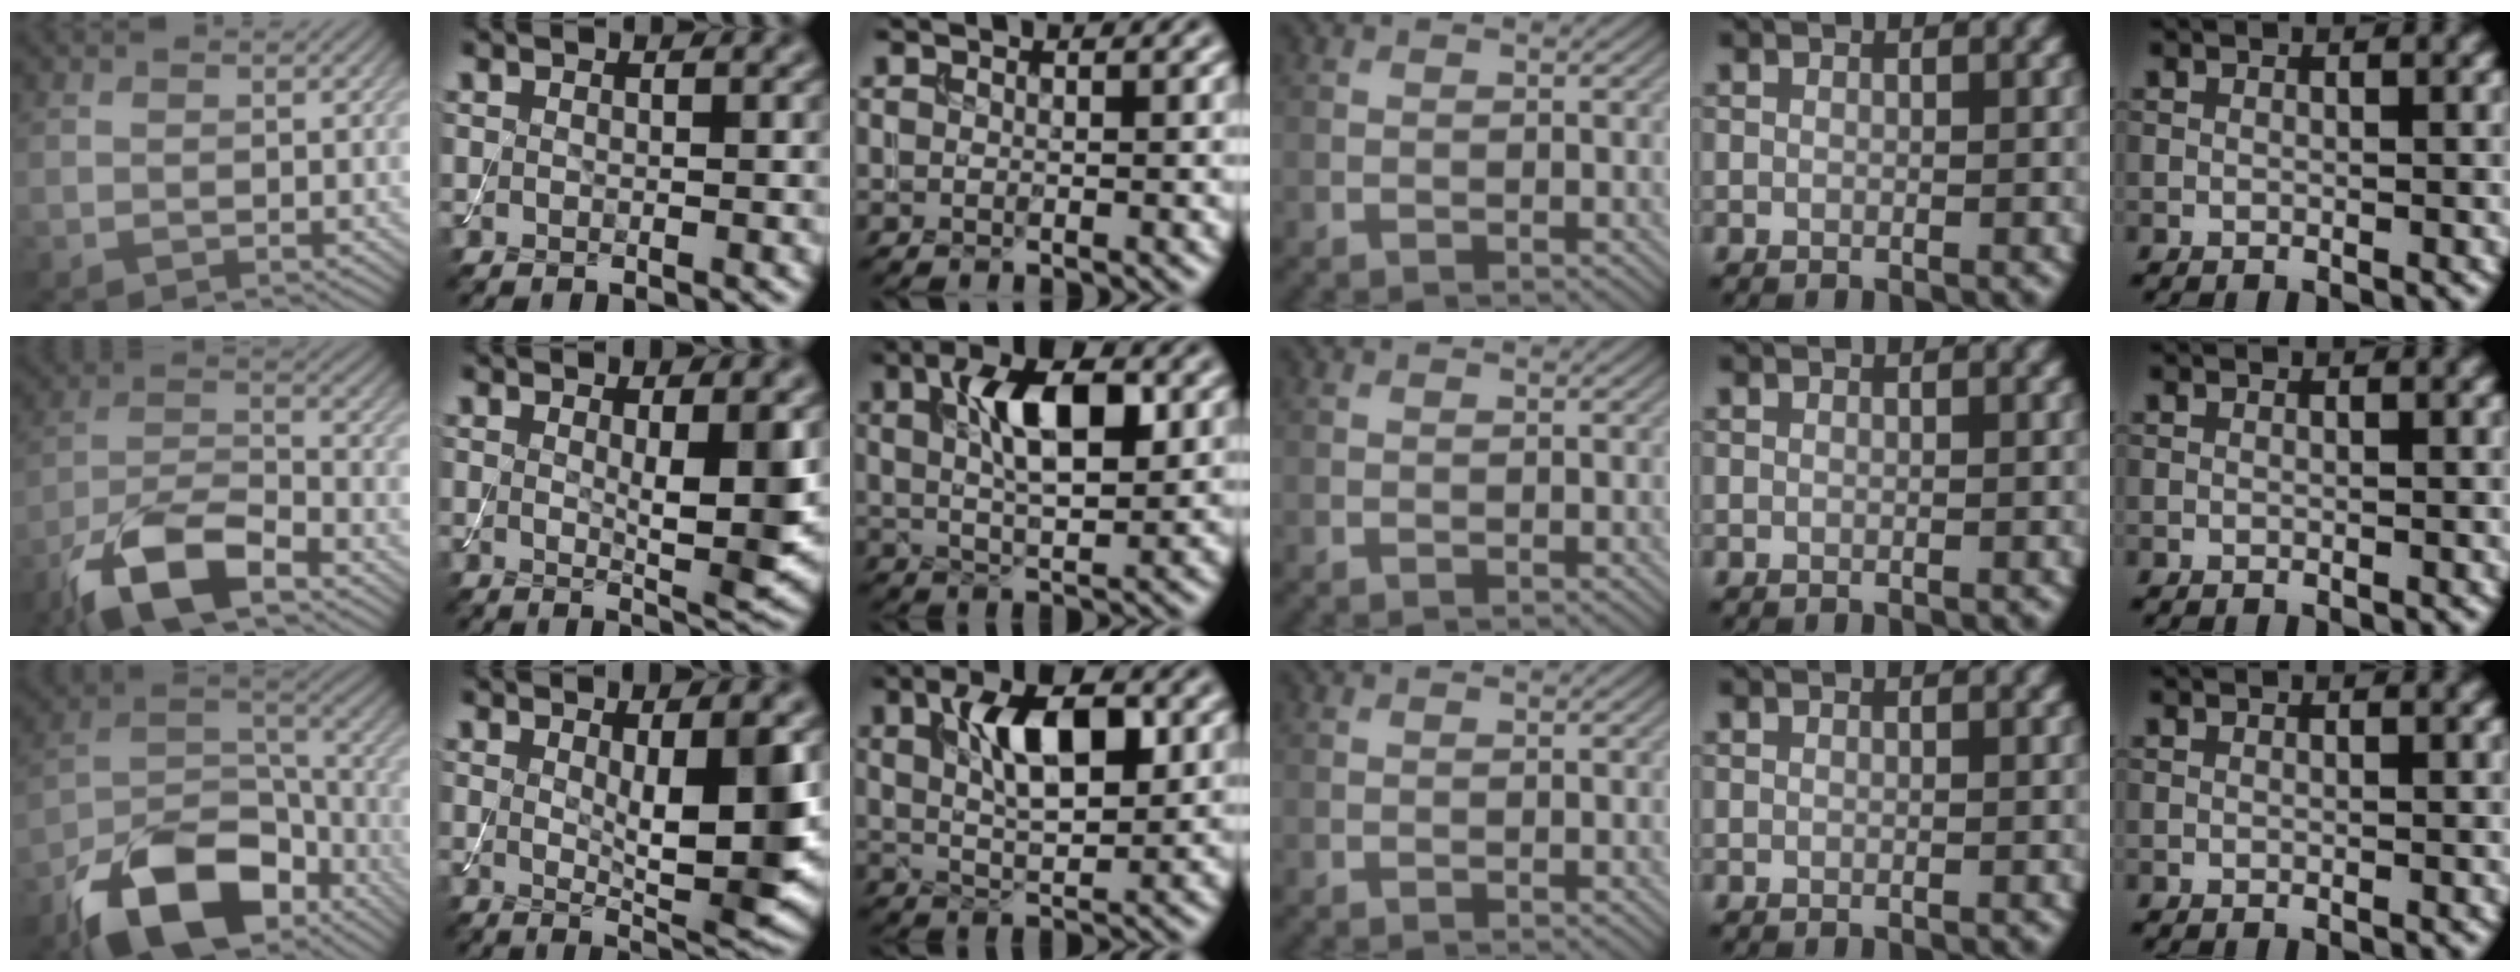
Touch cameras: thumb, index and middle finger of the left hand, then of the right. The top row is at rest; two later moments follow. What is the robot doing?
{"motion": "assemble", "object": "toy tower of hanoi"}